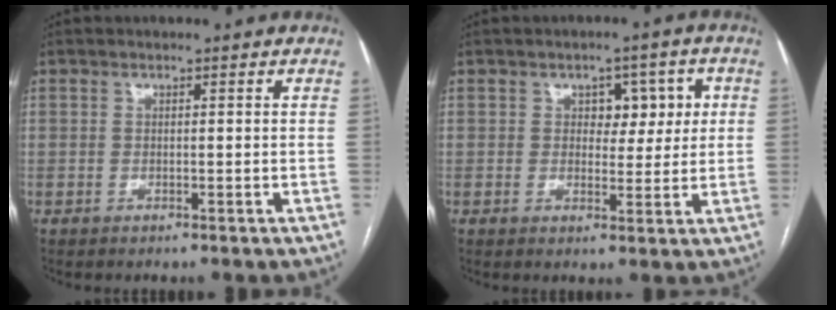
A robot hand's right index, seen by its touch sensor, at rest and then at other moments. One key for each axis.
{"total": 5.5, "fx": 1.4, "fy": 3.5, "fz": 4.0, "tx": -0.039, "ty": 0.019, "tz": 0.021}